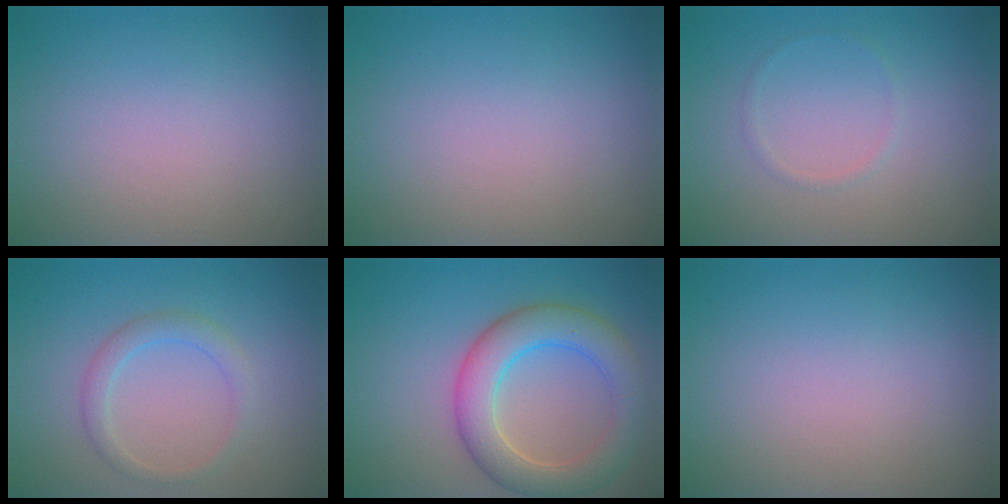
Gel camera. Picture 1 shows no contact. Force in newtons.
{"total": 0.0}
{"total": 0.6, "press": 0.6, "slide": 0.1}
{"total": 1.9, "press": 1.9, "slide": 0.1}
{"total": 6.0, "press": 6.0, "slide": 0.3}
{"total": 0.0}